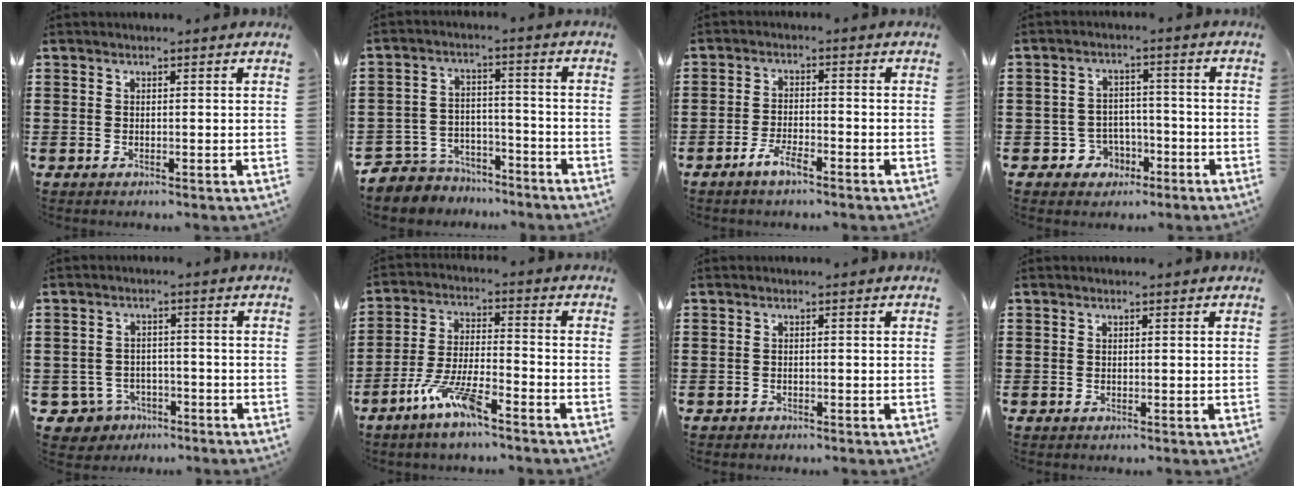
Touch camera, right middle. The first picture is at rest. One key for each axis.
{"total": 5.6, "fx": -5.3, "fy": 1.9, "fz": -0.2, "tx": -0.015, "ty": 0.009, "tz": -0.115}
{"total": 3.7, "fx": -2.7, "fy": 1.0, "fz": 2.3, "tx": -0.053, "ty": 0.003, "tz": -0.056}
{"total": 4.3, "fx": -2.6, "fy": 3.4, "fz": 0.8, "tx": -0.025, "ty": 0.012, "tz": -0.052}
{"total": 3.7, "fx": -2.9, "fy": 2.1, "fz": 0.7, "tx": -0.043, "ty": -0.004, "tz": -0.067}
{"total": 7.9, "fx": -5.7, "fy": 1.3, "fz": 5.4, "tx": -0.126, "ty": -0.006, "tz": -0.111}
{"total": 0.8, "fx": -0.7, "fy": 0.4, "fz": 0.0, "tx": 0.000, "ty": 0.003, "tz": -0.016}
{"total": 0.0}